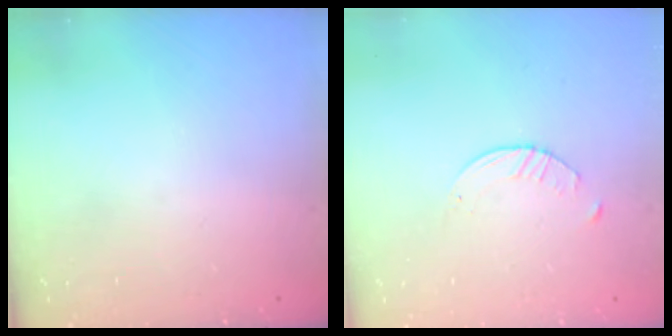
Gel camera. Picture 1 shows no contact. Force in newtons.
{"total": 2.0, "press": 2.0, "slide": 0.3}